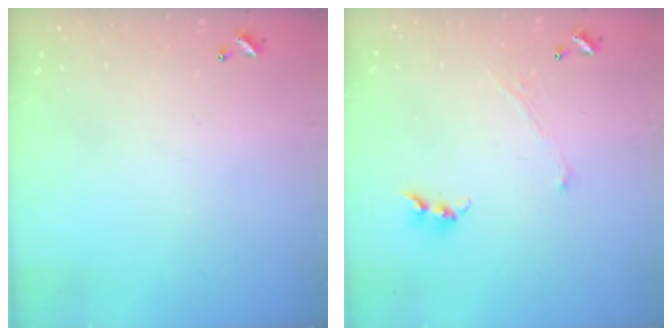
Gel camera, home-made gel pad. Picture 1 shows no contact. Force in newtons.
{"total": 0.8, "press": 0.7, "slide": 0.3}